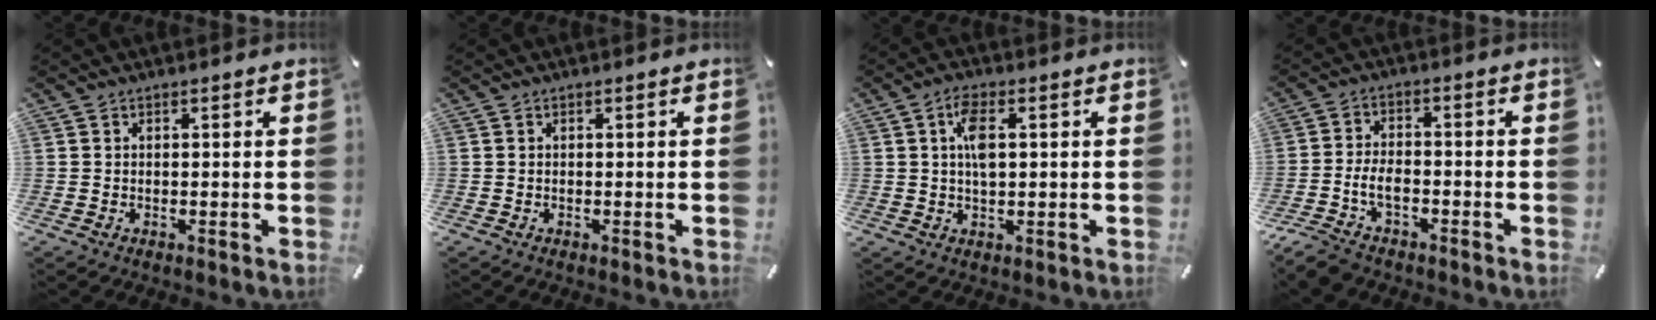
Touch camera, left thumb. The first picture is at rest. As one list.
[{"total": 0.0}, {"total": 5.3, "force": [1.1, 2.2, 4.7], "torque": [-0.106, 0.007, 0.014]}, {"total": 6.7, "force": [-3.6, 3.6, 4.3], "torque": [-0.096, 0.012, -0.069]}]